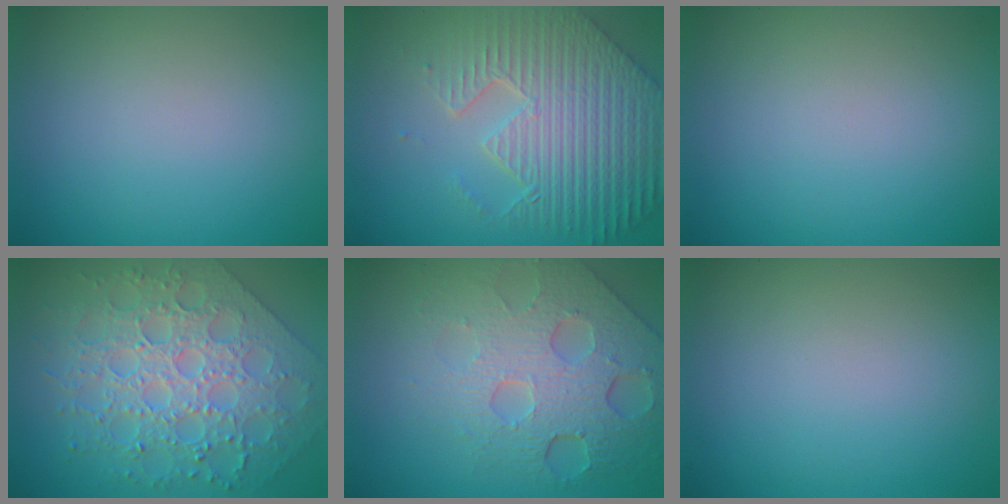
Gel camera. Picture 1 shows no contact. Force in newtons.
{"total": 9.2, "press": 6.5, "slide": 6.6}
{"total": 0.0}
{"total": 7.2, "press": 6.0, "slide": 3.9}
{"total": 8.3, "press": 5.5, "slide": 6.2}
{"total": 0.0}